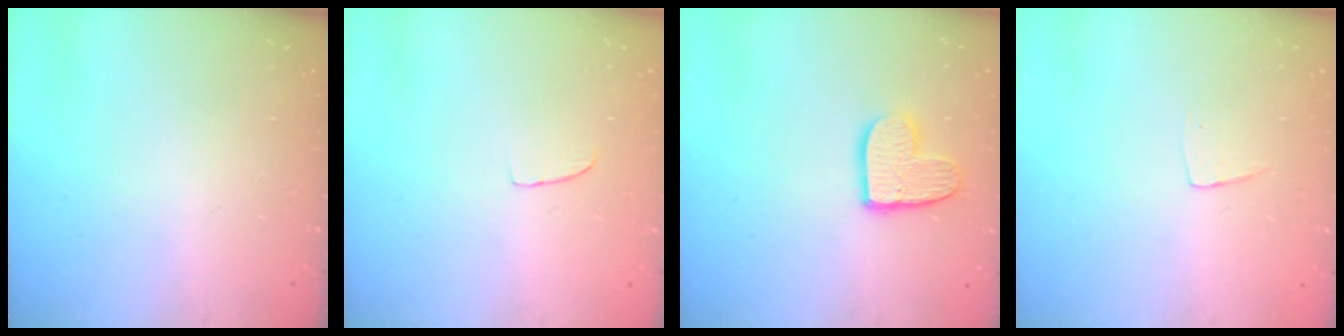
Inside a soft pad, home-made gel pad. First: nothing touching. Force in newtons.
{"total": 2.6, "press": 2.6, "slide": 0.2}
{"total": 10.7, "press": 10.7, "slide": 0.8}
{"total": 3.7, "press": 3.7, "slide": 0.2}